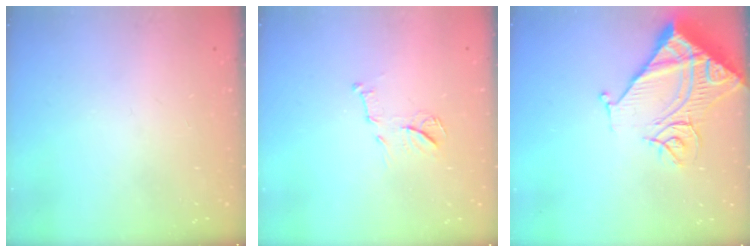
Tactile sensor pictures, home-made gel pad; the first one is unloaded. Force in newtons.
{"total": 9.0, "press": 9.0, "slide": 0.2}
{"total": 16.6, "press": 16.5, "slide": 1.7}